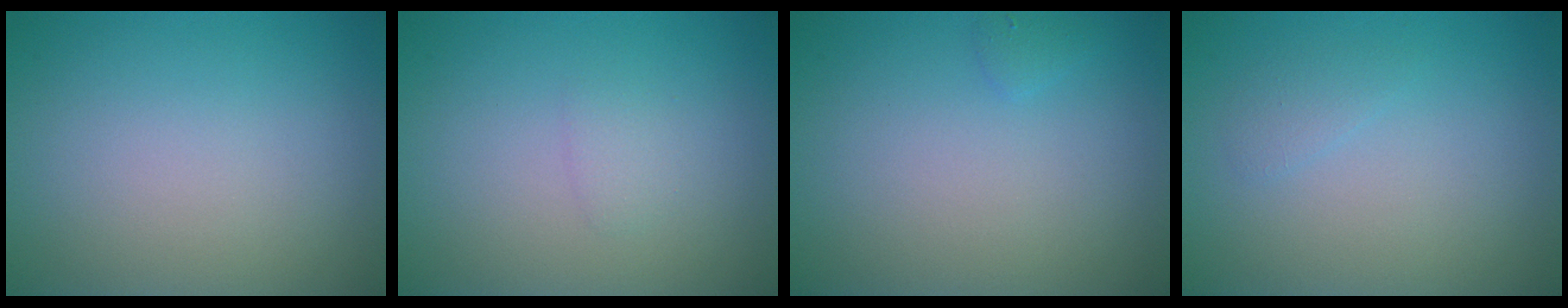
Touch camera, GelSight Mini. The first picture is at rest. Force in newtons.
{"total": 0.9, "press": 0.9, "slide": 0.1}
{"total": 0.6, "press": 0.6, "slide": 0.1}
{"total": 0.9, "press": 0.9, "slide": 0.1}